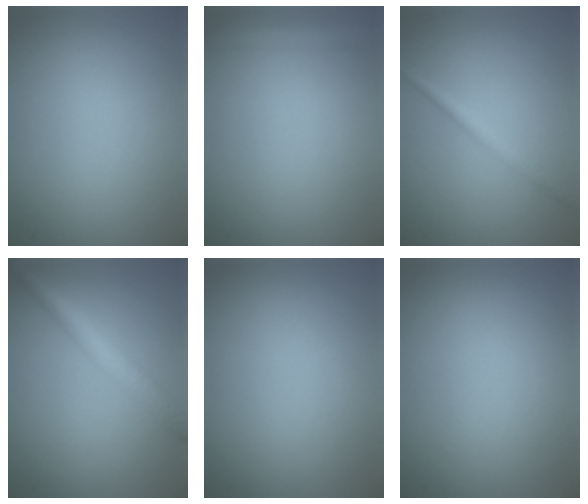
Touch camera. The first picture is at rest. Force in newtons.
{"total": 2.1, "press": 2.1, "slide": 0.1}
{"total": 1.6, "press": 1.6, "slide": 0.1}
{"total": 3.9, "press": 3.9, "slide": 0.1}
{"total": 0.0}
{"total": 0.0}